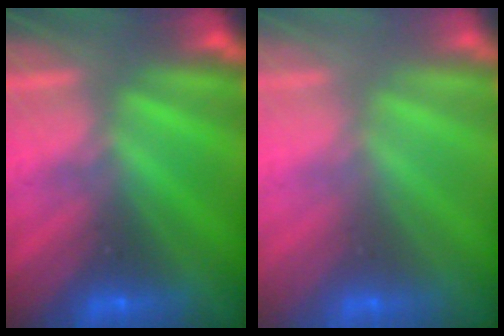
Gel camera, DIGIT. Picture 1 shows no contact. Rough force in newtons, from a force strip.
{"total": 2.7}